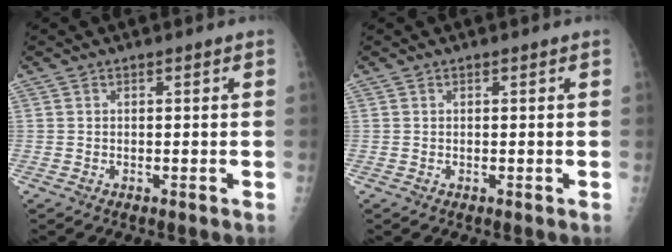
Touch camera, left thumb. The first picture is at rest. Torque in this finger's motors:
{"motor_torque": [0.19, 0.27, -0.11, -0.04, 0.00]}